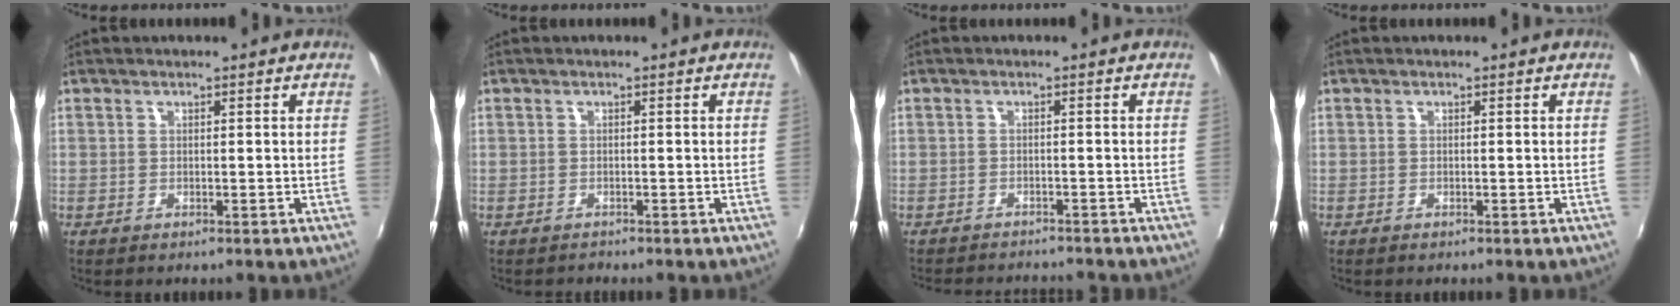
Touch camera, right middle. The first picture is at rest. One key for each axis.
{"total": 0.7, "fx": -0.7, "fy": 0.1, "fz": -0.2, "tx": 0.002, "ty": 0.002, "tz": -0.011}
{"total": 7.4, "fx": -6.9, "fy": 1.2, "fz": 2.2, "tx": -0.057, "ty": -0.012, "tz": -0.100}
{"total": 0.0}